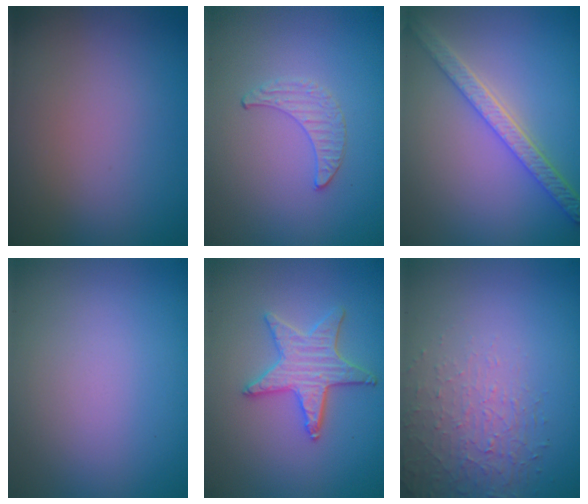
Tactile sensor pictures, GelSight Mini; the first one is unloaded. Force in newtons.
{"total": 0.8, "press": 0.8, "slide": 0.2}
{"total": 4.4, "press": 3.4, "slide": 2.7}
{"total": 0.0}
{"total": 3.8, "press": 3.5, "slide": 1.6}
{"total": 1.6, "press": 1.0, "slide": 1.2}